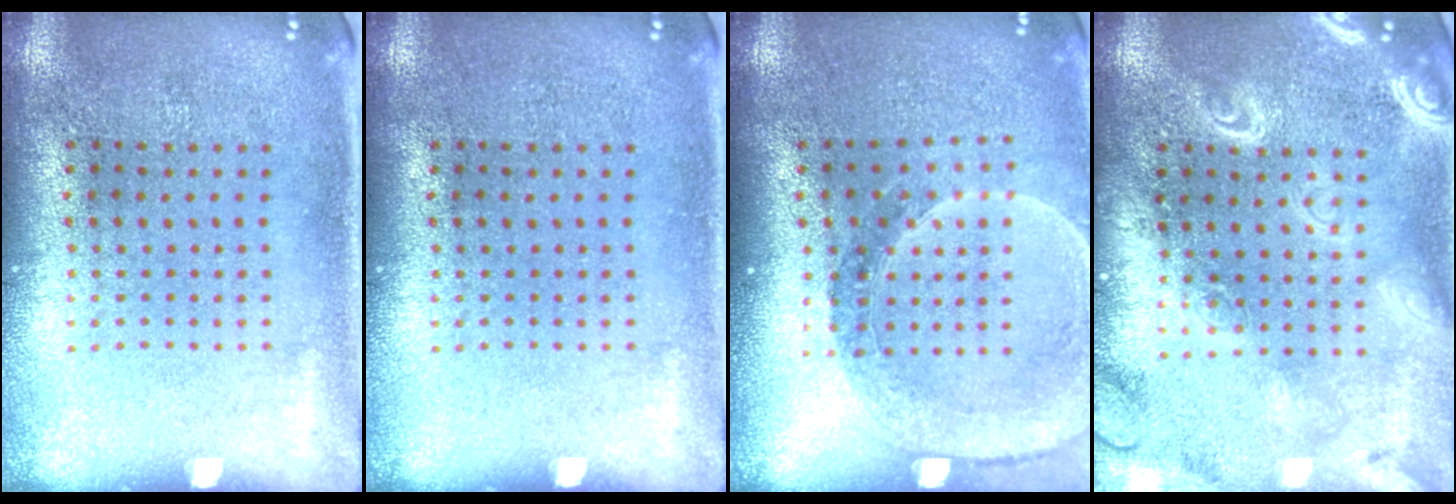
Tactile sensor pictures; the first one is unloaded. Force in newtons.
{"total": 0.0}
{"total": 1.5, "press": 1.5, "slide": 0.2}
{"total": 3.8, "press": 3.7, "slide": 0.5}